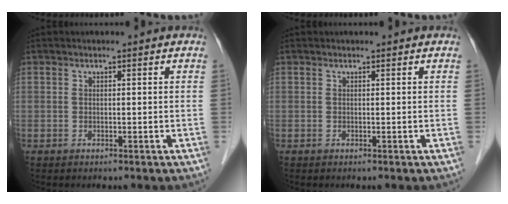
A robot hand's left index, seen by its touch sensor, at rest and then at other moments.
{"total": 0.0}